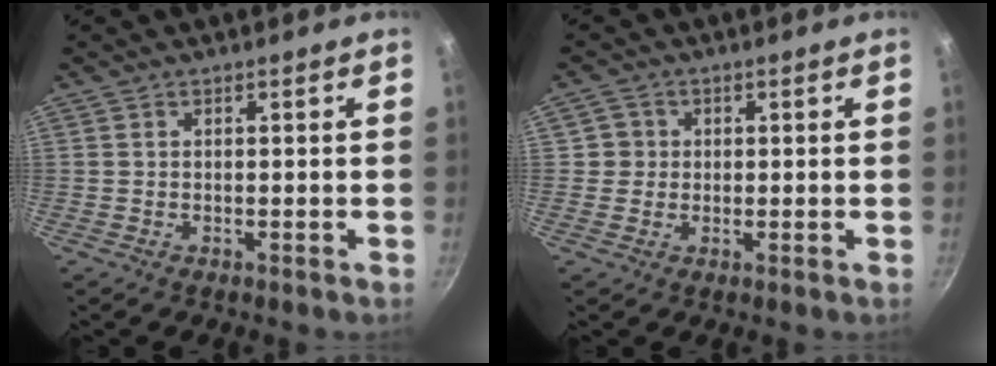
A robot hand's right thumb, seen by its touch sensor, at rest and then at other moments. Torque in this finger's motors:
{"motor_torque": [0.04, 0.04, -0.27, -0.05, 0.00]}